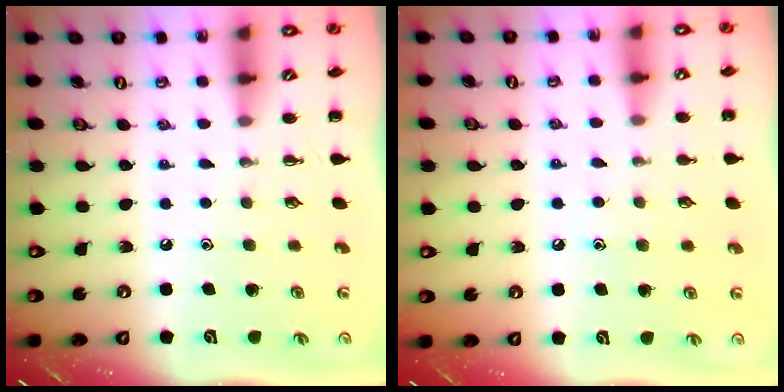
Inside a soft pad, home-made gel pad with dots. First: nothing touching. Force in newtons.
{"total": 5.5, "press": 5.4, "slide": 1.5}